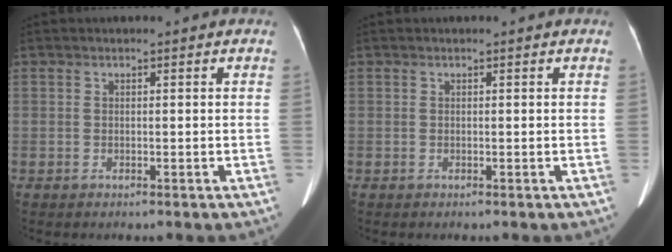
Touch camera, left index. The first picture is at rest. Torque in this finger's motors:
{"motor_torque": [0.09, -0.03, 0.03, 0.01]}